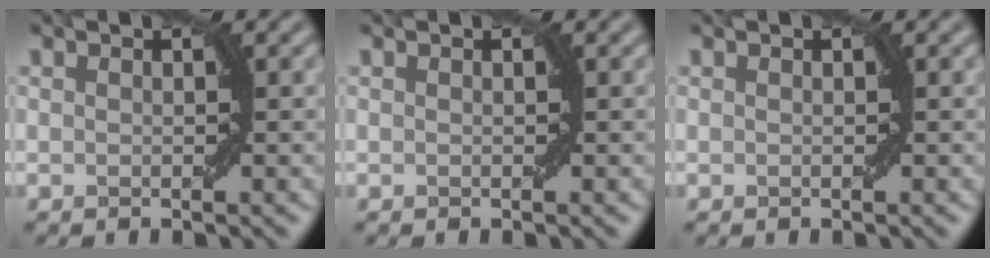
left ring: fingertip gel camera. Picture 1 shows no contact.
{"total": 0.0}
{"total": 0.0}